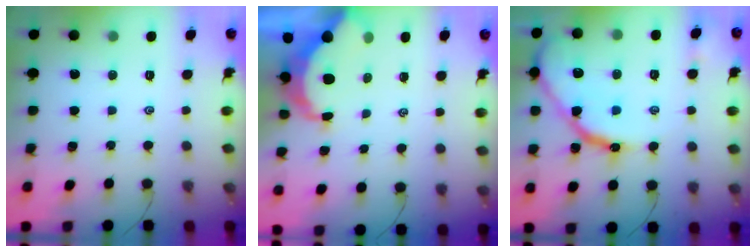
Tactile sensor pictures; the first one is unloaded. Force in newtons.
{"total": 6.8, "press": 6.7, "slide": 0.9}
{"total": 14.6, "press": 14.5, "slide": 1.1}